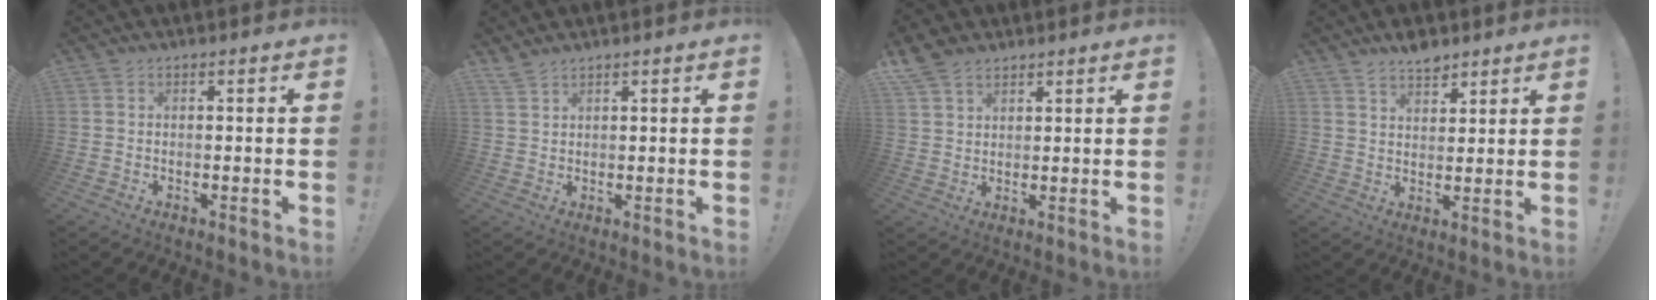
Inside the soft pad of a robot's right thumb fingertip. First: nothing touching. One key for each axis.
{"total": 2.4, "fx": 2.2, "fy": 0.5, "fz": 0.9, "tx": -0.023, "ty": -0.010, "tz": 0.043}
{"total": 6.6, "fx": 4.9, "fy": 3.7, "fz": 2.4, "tx": -0.045, "ty": -0.019, "tz": 0.095}
{"total": 5.4, "fx": 4.6, "fy": 2.5, "fz": 1.5, "tx": -0.004, "ty": -0.035, "tz": 0.081}